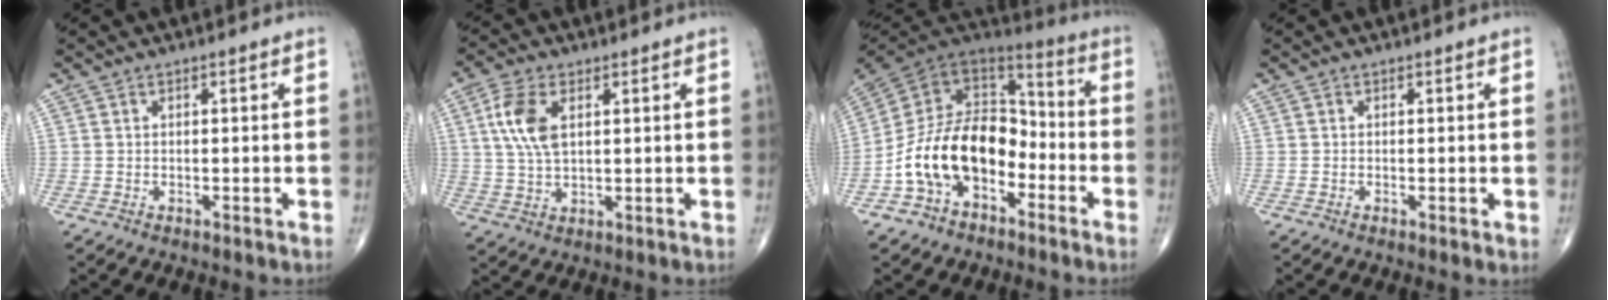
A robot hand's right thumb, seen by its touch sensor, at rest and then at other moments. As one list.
[{"total": 8.2, "force": [2.3, 4.3, 6.6], "torque": [-0.144, -0.001, 0.048]}, {"total": 18.4, "force": [-6.1, 12.1, 12.4], "torque": [-0.188, 0.075, -0.117]}, {"total": 0.8, "force": [0.0, 0.3, 0.7], "torque": [-0.015, -0.004, -0.003]}]